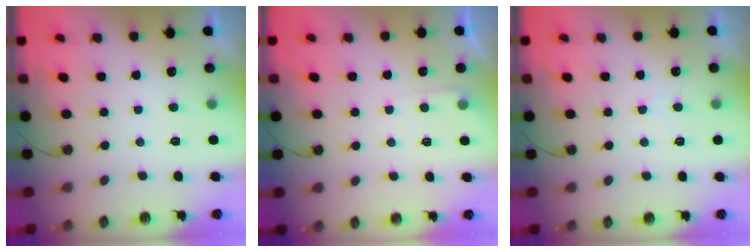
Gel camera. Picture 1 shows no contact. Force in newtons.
{"total": 3.8, "press": 3.8, "slide": 0.4}
{"total": 5.0, "press": 5.0, "slide": 0.8}